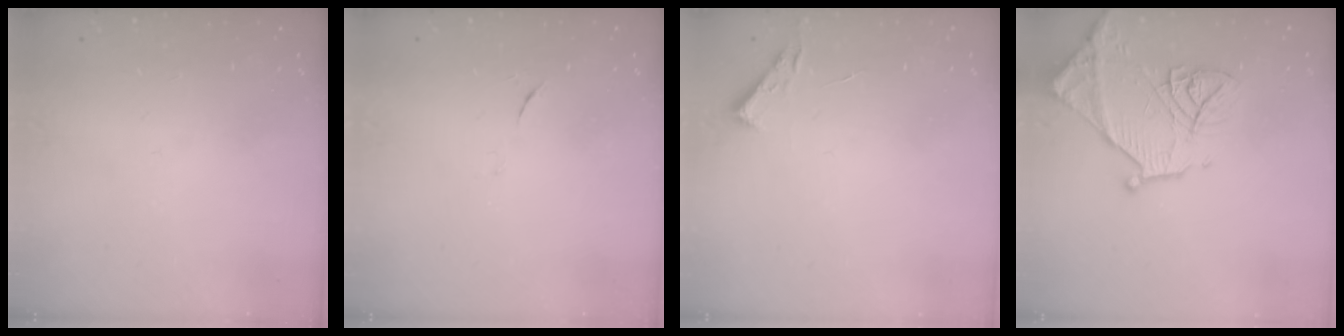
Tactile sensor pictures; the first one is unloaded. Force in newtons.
{"total": 4.3, "press": 4.1, "slide": 1.2}
{"total": 2.7, "press": 2.7, "slide": 0.4}
{"total": 14.6, "press": 14.6, "slide": 1.0}